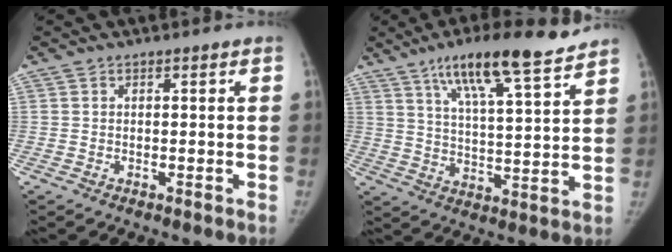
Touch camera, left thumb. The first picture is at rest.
{"total": 16.2, "force": [11.4, 2.8, 11.1], "torque": [-0.164, -0.048, 0.188]}